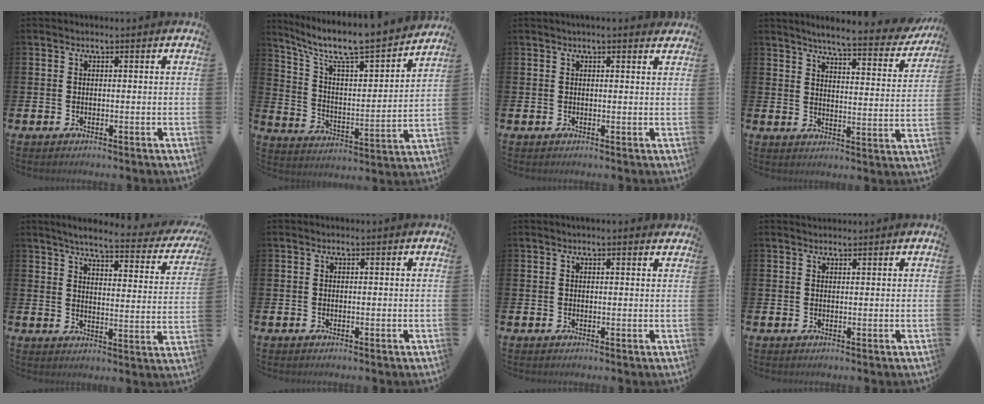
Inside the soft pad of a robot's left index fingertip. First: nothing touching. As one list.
[{"total": 8.7, "force": [7.7, 1.1, 3.9], "torque": [-0.107, -0.061, 0.124]}, {"total": 1.1, "force": [1.0, 0.1, 0.4], "torque": [0.002, -0.001, 0.017]}, {"total": 5.4, "force": [5.0, 0.3, 1.9], "torque": [-0.044, -0.042, 0.077]}, {"total": 4.8, "force": [4.2, 0.6, 2.4], "torque": [-0.054, -0.036, 0.061]}, {"total": 0.0}, {"total": 0.8, "force": [0.7, 0.0, 0.3], "torque": [-0.004, 0.001, 0.013]}, {"total": 1.0, "force": [1.0, 0.2, 0.0], "torque": [0.011, -0.002, 0.015]}]